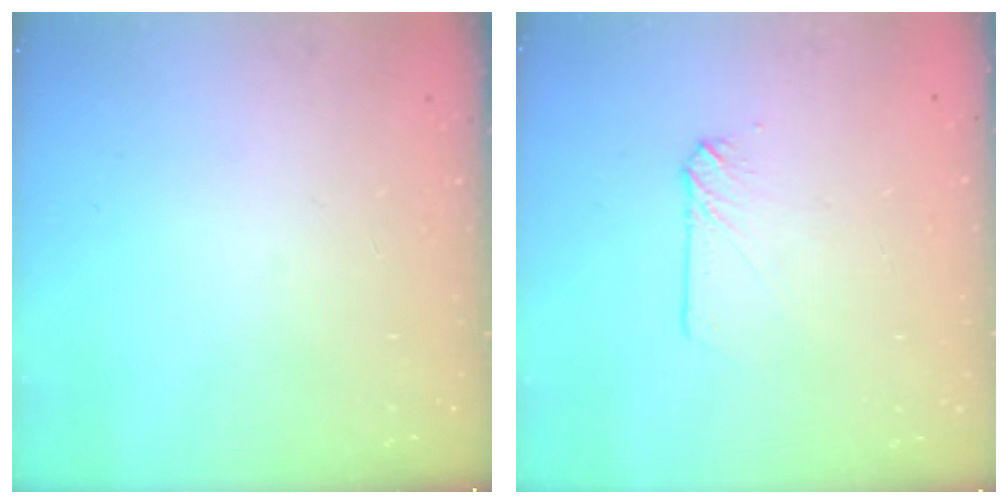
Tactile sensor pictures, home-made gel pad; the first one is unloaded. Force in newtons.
{"total": 3.9, "press": 3.9, "slide": 0.5}